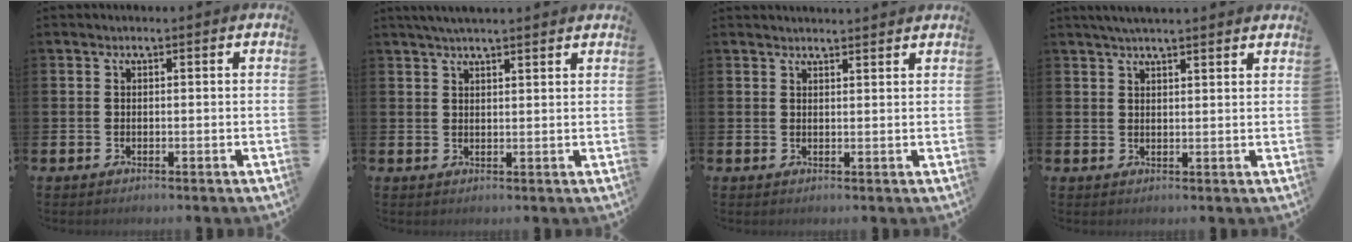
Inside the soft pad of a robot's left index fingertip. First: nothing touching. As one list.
[{"total": 3.2, "force": [3.0, 0.0, 1.1], "torque": [-0.024, -0.005, 0.054]}, {"total": 1.8, "force": [1.8, -0.1, -0.1], "torque": [0.013, -0.014, 0.031]}, {"total": 3.2, "force": [3.0, -0.1, 0.9], "torque": [-0.022, -0.007, 0.055]}]